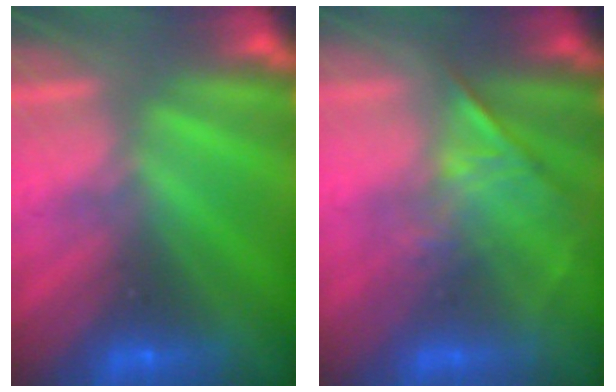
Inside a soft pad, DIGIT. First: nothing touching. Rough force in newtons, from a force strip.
{"total": 1.1}